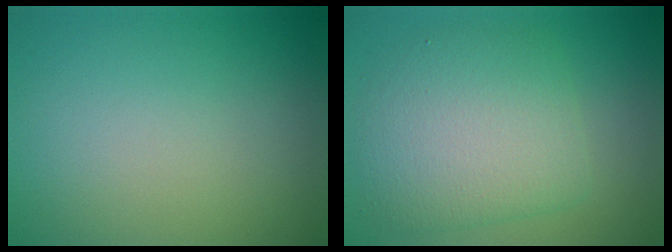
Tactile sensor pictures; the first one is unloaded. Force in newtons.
{"total": 6.1, "press": 6.1, "slide": 0.2}